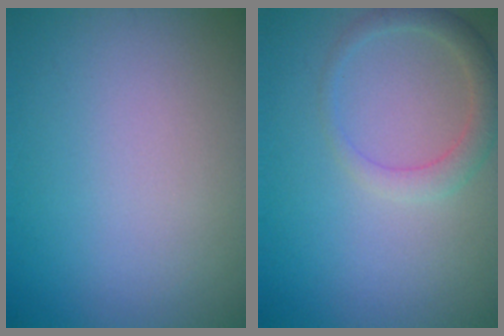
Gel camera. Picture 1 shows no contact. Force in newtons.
{"total": 2.4, "press": 2.4, "slide": 0.1}